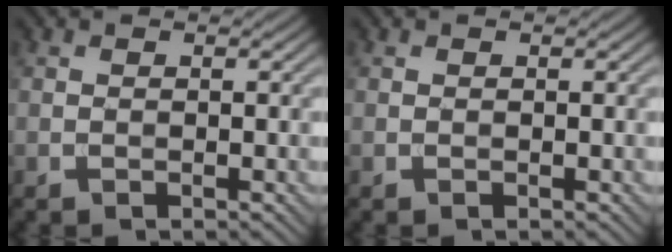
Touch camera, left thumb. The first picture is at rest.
{"total": 0.0}